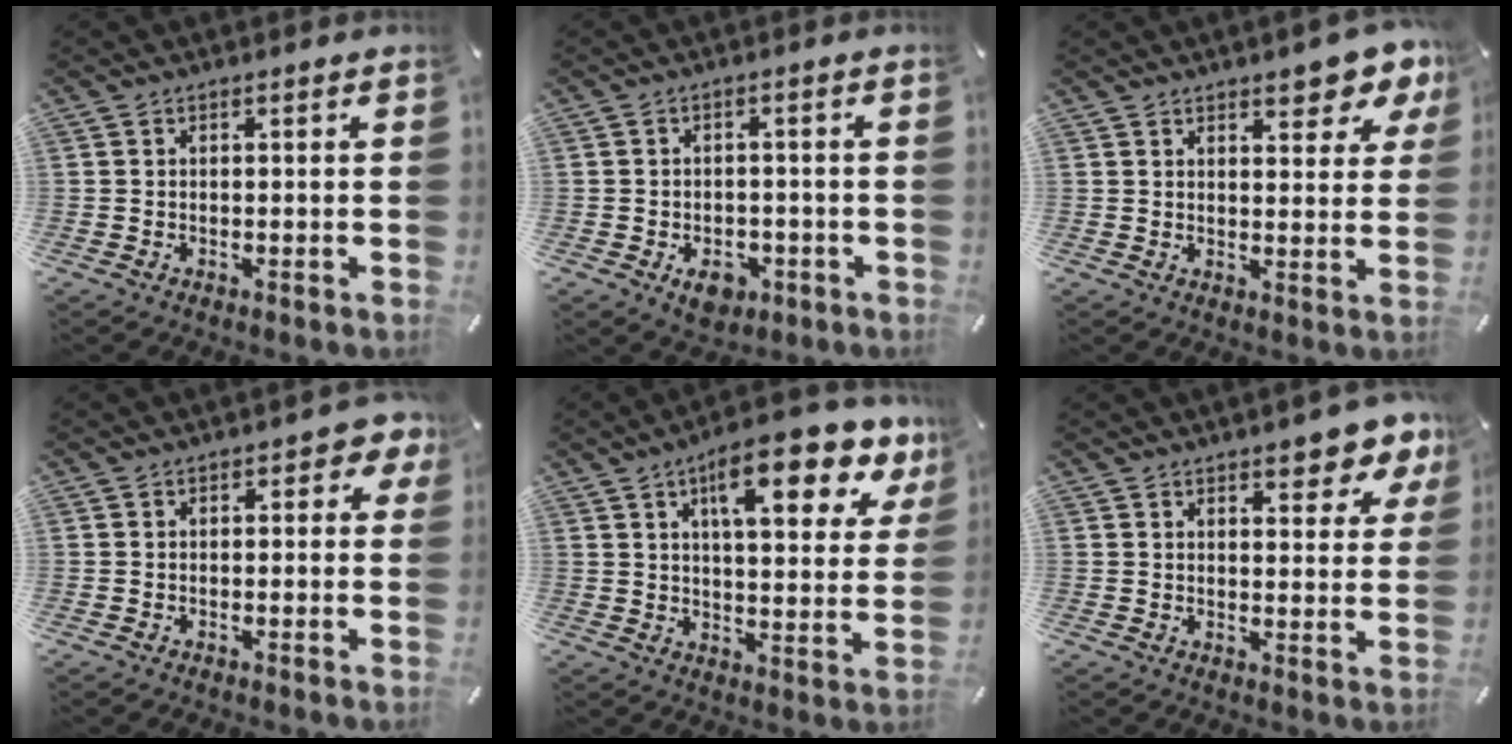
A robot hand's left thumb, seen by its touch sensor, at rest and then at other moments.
{"total": 6.1, "force": [-2.6, 4.3, 3.6], "torque": [-0.049, 0.006, -0.047]}
{"total": 7.5, "force": [5.5, 3.1, 4.1], "torque": [-0.046, -0.033, 0.090]}
{"total": 2.8, "force": [0.6, 1.8, 2.2], "torque": [-0.027, 0.003, 0.006]}
{"total": 16.1, "force": [9.4, 5.9, 11.7], "torque": [-0.166, -0.044, 0.149]}
{"total": 7.2, "force": [5.2, 3.2, 3.9], "torque": [-0.041, -0.031, 0.086]}